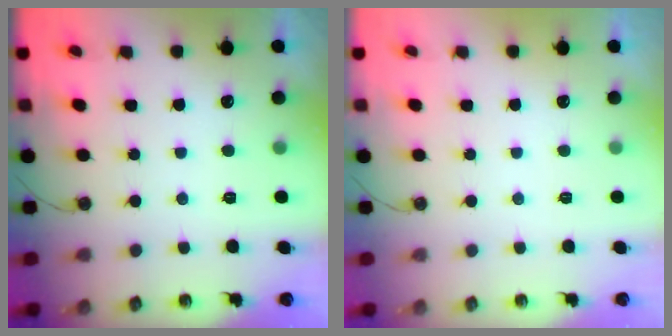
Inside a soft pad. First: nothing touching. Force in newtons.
{"total": 0.0}